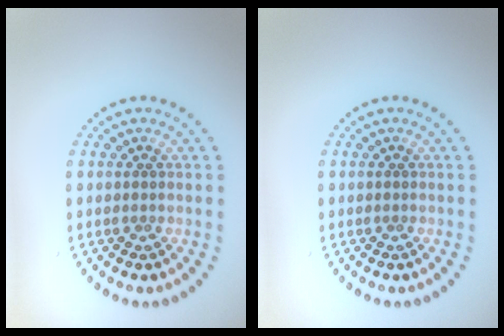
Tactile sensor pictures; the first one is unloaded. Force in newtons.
{"total": 0.0}